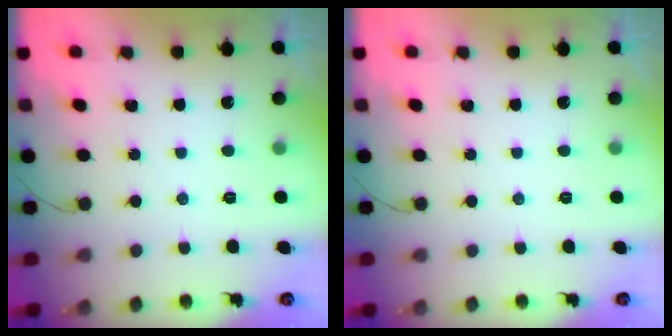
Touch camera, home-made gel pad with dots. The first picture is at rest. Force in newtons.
{"total": 0.0}